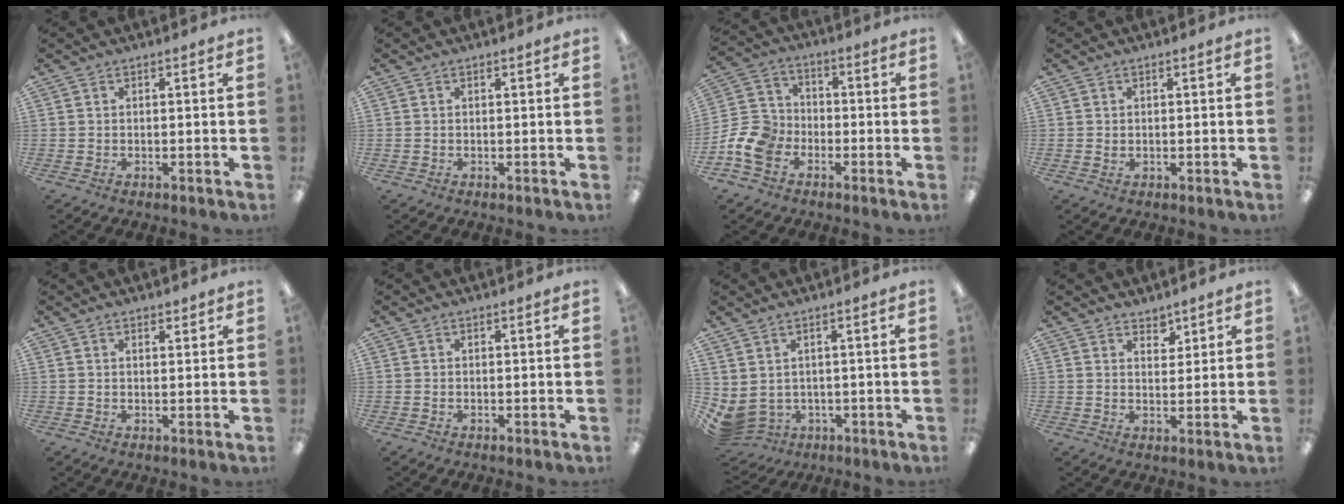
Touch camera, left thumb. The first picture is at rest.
{"total": 0.0}
{"total": 9.4, "force": [-4.2, 7.3, 4.2], "torque": [-0.105, 0.030, -0.077]}
{"total": 0.7, "force": [0.0, 0.4, 0.5], "torque": [-0.009, 0.000, -0.001]}
{"total": 1.3, "force": [1.1, 0.5, 0.4], "torque": [-0.009, -0.001, 0.021]}
{"total": 0.0}
{"total": 3.6, "force": [0.4, 3.2, 1.7], "torque": [-0.066, -0.011, 0.004]}
{"total": 2.2, "force": [1.9, 1.1, 0.3], "torque": [0.008, -0.012, 0.033]}